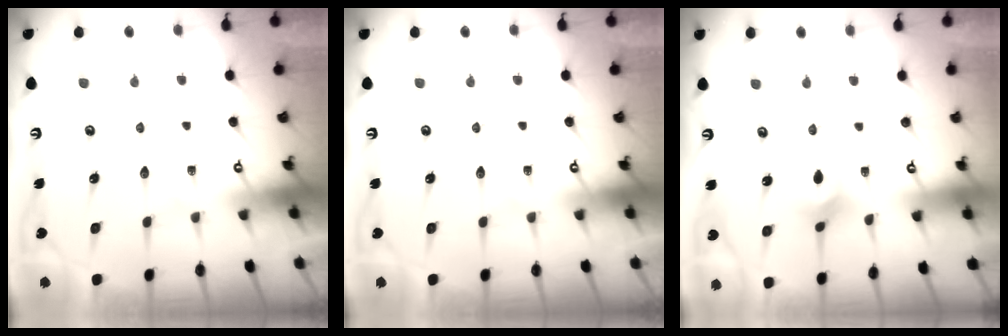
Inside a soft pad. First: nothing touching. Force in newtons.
{"total": 0.0}
{"total": 2.0, "press": 1.9, "slide": 0.6}